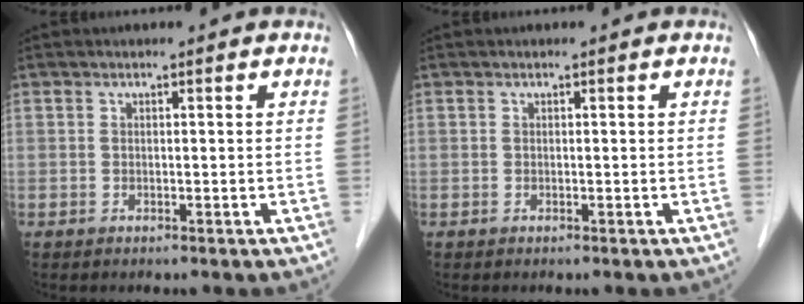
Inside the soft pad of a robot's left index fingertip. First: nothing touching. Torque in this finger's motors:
{"motor_torque": [0.00, 0.00, 0.00, 0.00]}